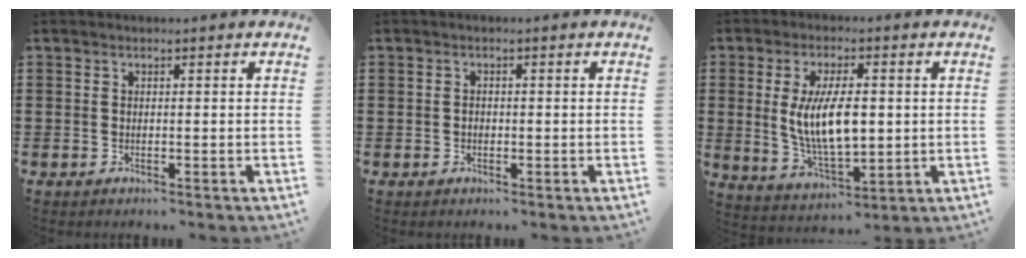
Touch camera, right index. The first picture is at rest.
{"total": 0.8, "force": [-0.2, 0.6, 0.5], "torque": [-0.012, 0.002, -0.005]}
{"total": 9.4, "force": [0.8, 4.0, 8.5], "torque": [-0.173, 0.000, 0.009]}